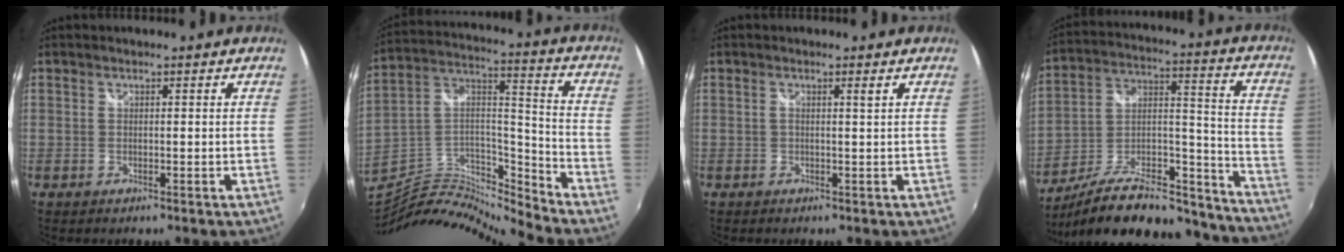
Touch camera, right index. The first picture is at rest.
{"total": 14.6, "force": [-14.4, -0.4, 2.5], "torque": [-0.046, 0.029, -0.287]}
{"total": 0.7, "force": [0.3, -0.3, 0.6], "torque": [-0.012, -0.003, 0.003]}
{"total": 28.2, "force": [-22.0, 10.2, 14.6], "torque": [-0.229, 0.028, -0.312]}